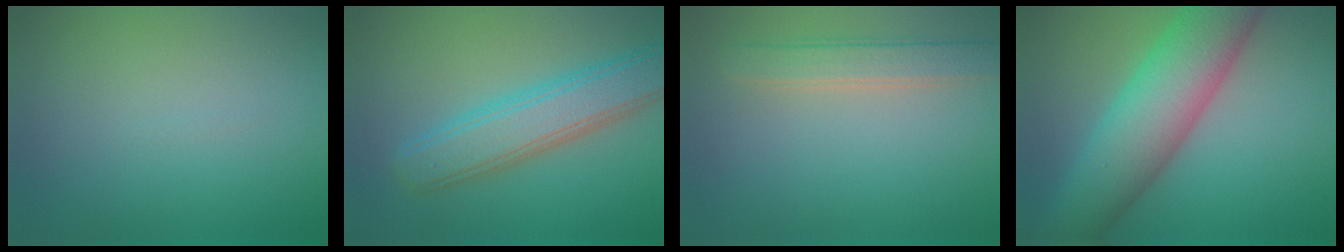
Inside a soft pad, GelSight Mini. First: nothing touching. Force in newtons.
{"total": 5.6, "press": 5.6, "slide": 0.1}
{"total": 2.7, "press": 2.7, "slide": 0.5}
{"total": 9.2, "press": 9.2, "slide": 0.2}